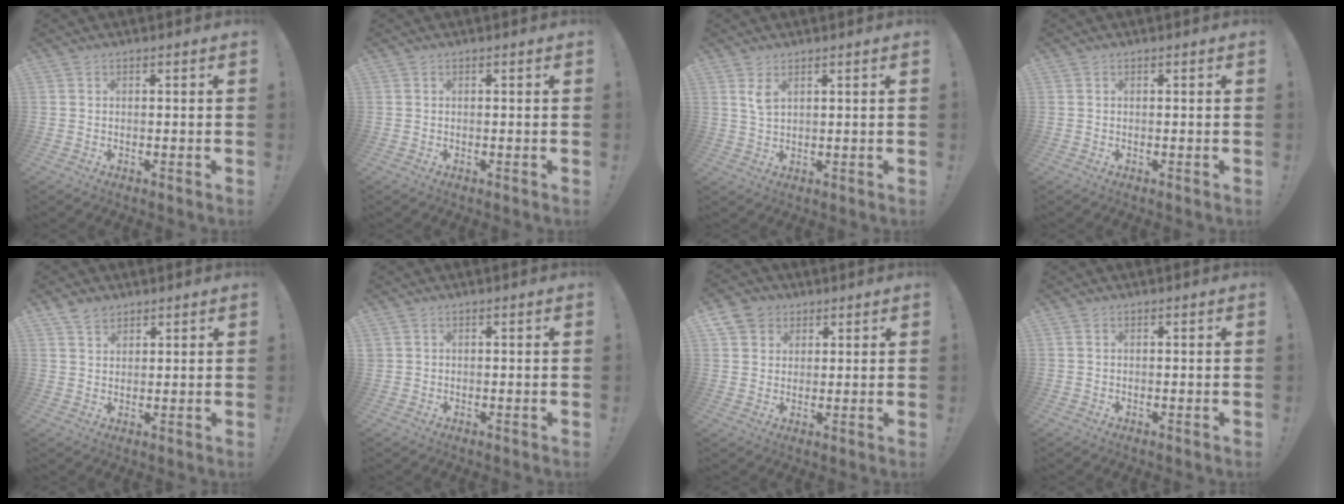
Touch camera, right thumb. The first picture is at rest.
{"total": 0.0}
{"total": 3.5, "force": [1.9, 1.5, 2.5], "torque": [-0.040, -0.009, 0.031]}
{"total": 0.0}
{"total": 4.4, "force": [3.3, 2.6, 1.3], "torque": [-0.025, -0.012, 0.062]}
{"total": 0.7, "force": [0.3, 0.7, 0.0], "torque": [-0.001, 0.002, 0.006]}
{"total": 6.9, "force": [3.6, 5.7, 1.3], "torque": [-0.019, -0.018, 0.072]}
{"total": 0.0}